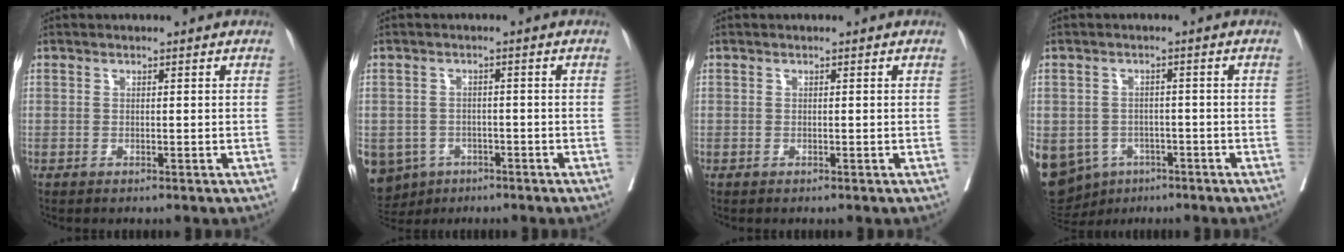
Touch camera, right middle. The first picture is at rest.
{"total": 10.0, "force": [-5.6, 7.9, 2.5], "torque": [-0.074, -0.005, -0.076]}
{"total": 0.0}
{"total": 19.0, "force": [-8.2, 15.5, 7.5], "torque": [-0.241, -0.001, -0.108]}